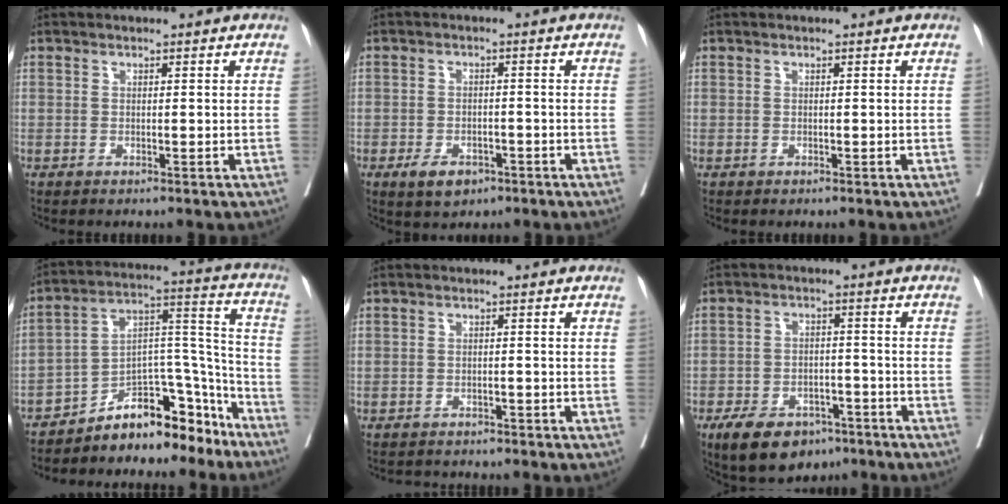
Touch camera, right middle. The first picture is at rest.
{"total": 4.4, "force": [-2.6, 2.5, 2.5], "torque": [-0.043, 0.000, -0.033]}
{"total": 0.0}
{"total": 13.6, "force": [-11.5, 4.7, 5.5], "torque": [-0.065, 0.069, -0.186]}
{"total": 2.5, "force": [-2.2, 1.3, -0.1], "torque": [-0.004, 0.000, -0.034]}
{"total": 10.3, "force": [-6.9, 5.6, 5.2], "torque": [-0.085, 0.004, -0.107]}